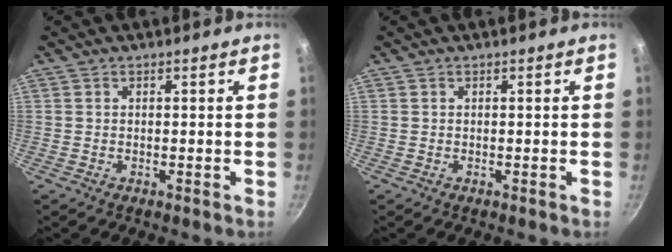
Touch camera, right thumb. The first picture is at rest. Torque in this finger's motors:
{"motor_torque": [-0.03, 0.03, -0.04, -0.04, 0.00]}